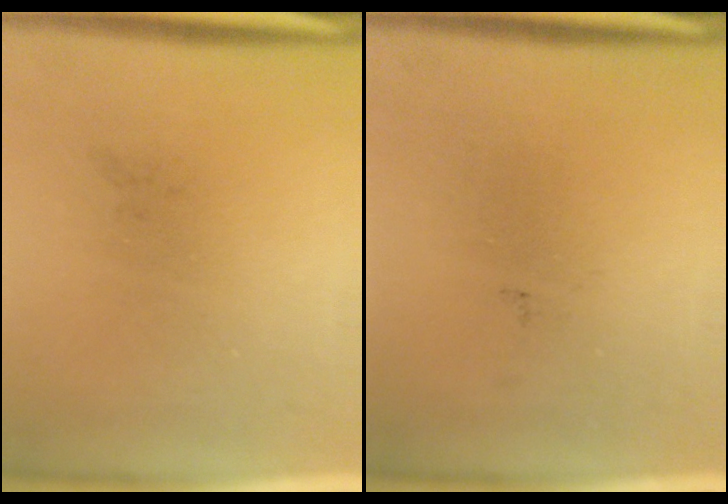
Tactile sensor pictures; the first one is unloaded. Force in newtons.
{"total": 0.0}